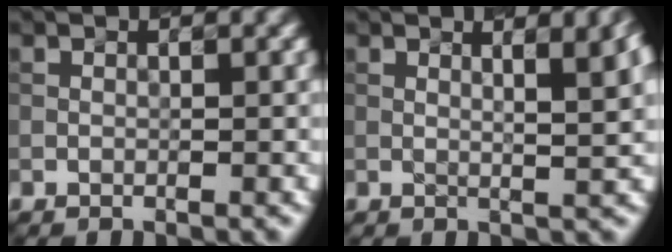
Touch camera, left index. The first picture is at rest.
{"total": 6.0, "force": [2.4, 2.2, 5.0], "torque": [-0.030, 0.014, 0.023]}